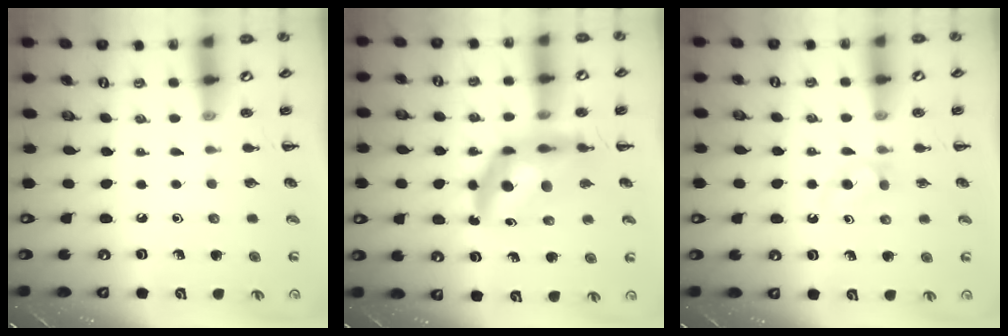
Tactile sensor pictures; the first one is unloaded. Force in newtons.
{"total": 10.7, "press": 10.2, "slide": 3.4}
{"total": 3.7, "press": 3.5, "slide": 1.1}